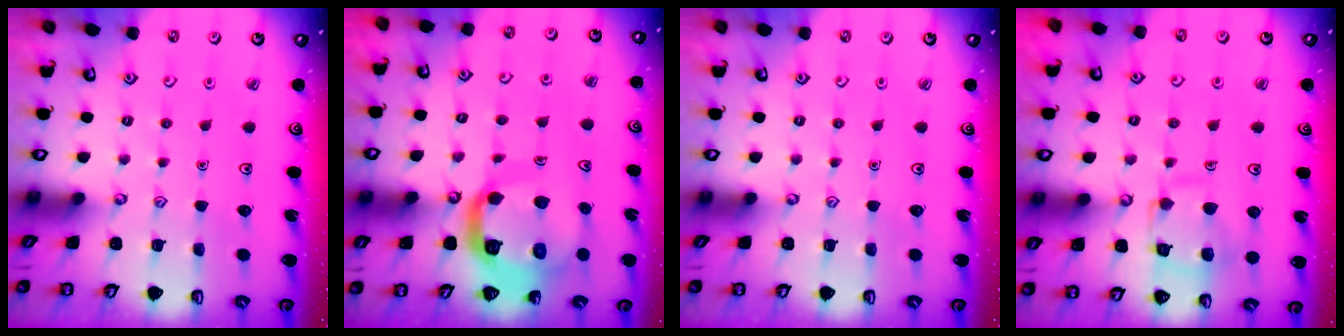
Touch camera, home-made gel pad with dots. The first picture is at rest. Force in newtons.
{"total": 15.5, "press": 15.4, "slide": 1.7}
{"total": 0.0}
{"total": 11.8, "press": 11.7, "slide": 1.1}